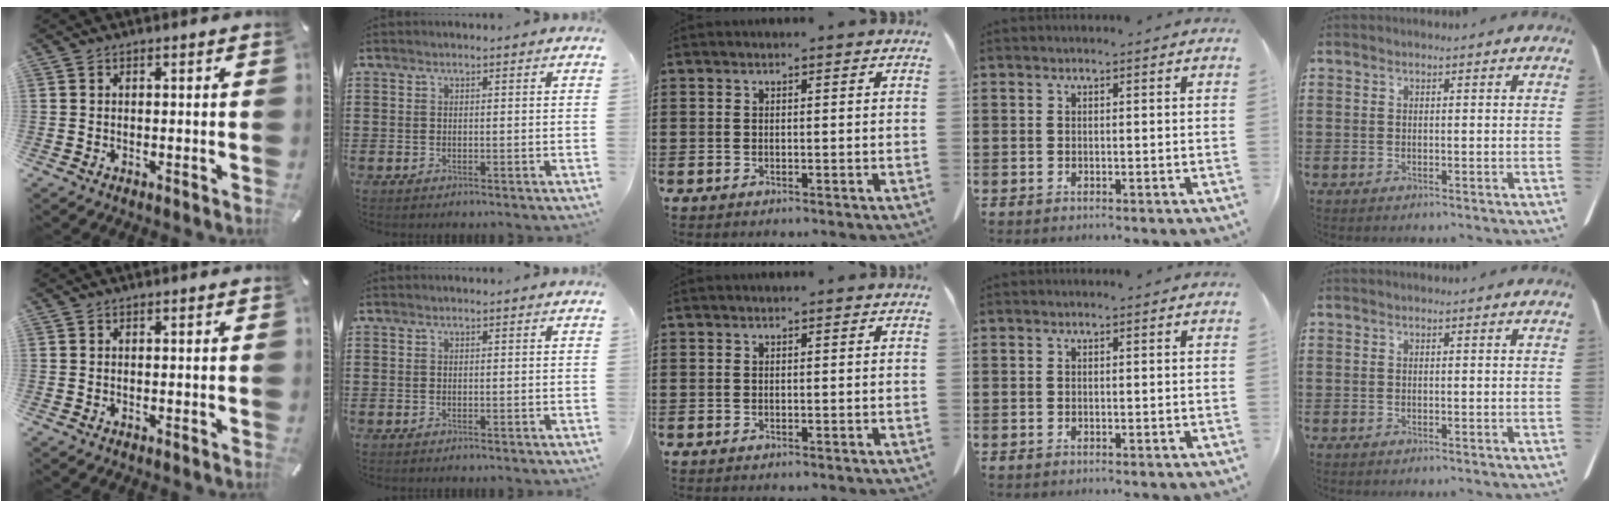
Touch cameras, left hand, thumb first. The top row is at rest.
{}